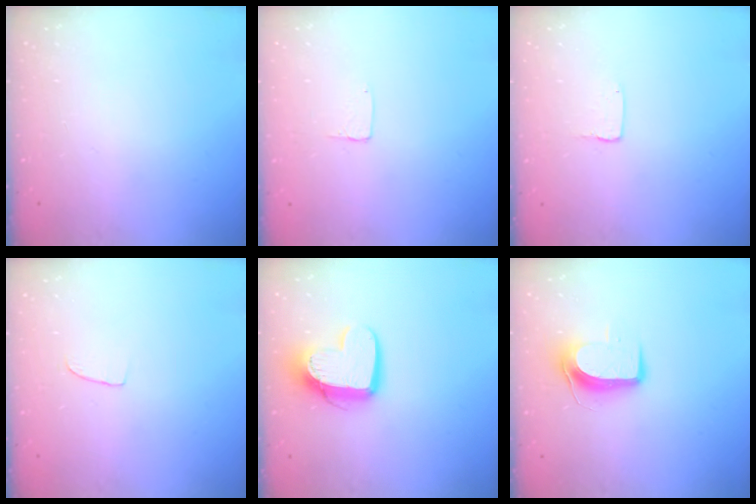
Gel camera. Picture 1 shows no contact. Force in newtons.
{"total": 3.7, "press": 3.6, "slide": 0.3}
{"total": 2.0, "press": 2.0, "slide": 0.2}
{"total": 2.5, "press": 2.5, "slide": 0.1}
{"total": 12.9, "press": 12.8, "slide": 1.1}
{"total": 8.8, "press": 8.8, "slide": 0.5}